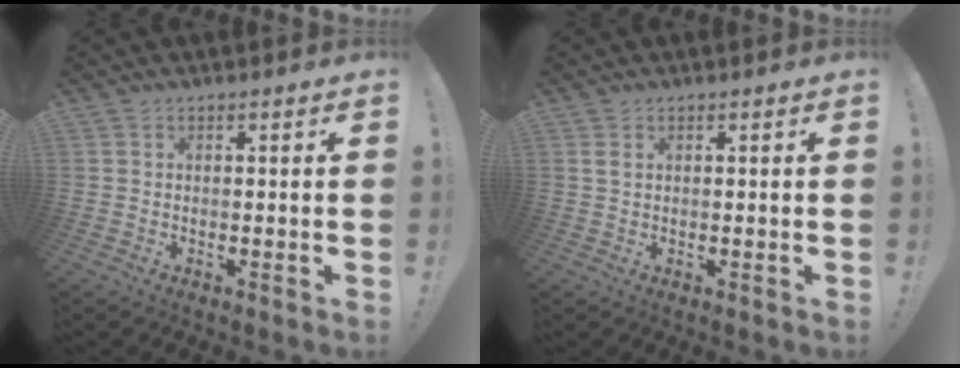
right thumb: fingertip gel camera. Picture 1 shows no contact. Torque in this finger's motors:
{"motor_torque": [0.10, 0.10, 0.01, 0.03, 0.01]}